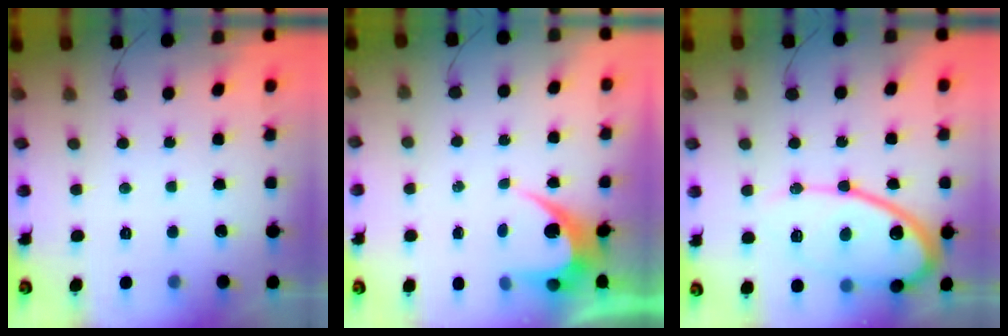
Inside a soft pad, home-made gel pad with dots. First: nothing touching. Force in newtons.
{"total": 6.0, "press": 6.0, "slide": 0.3}
{"total": 14.7, "press": 14.7, "slide": 1.1}